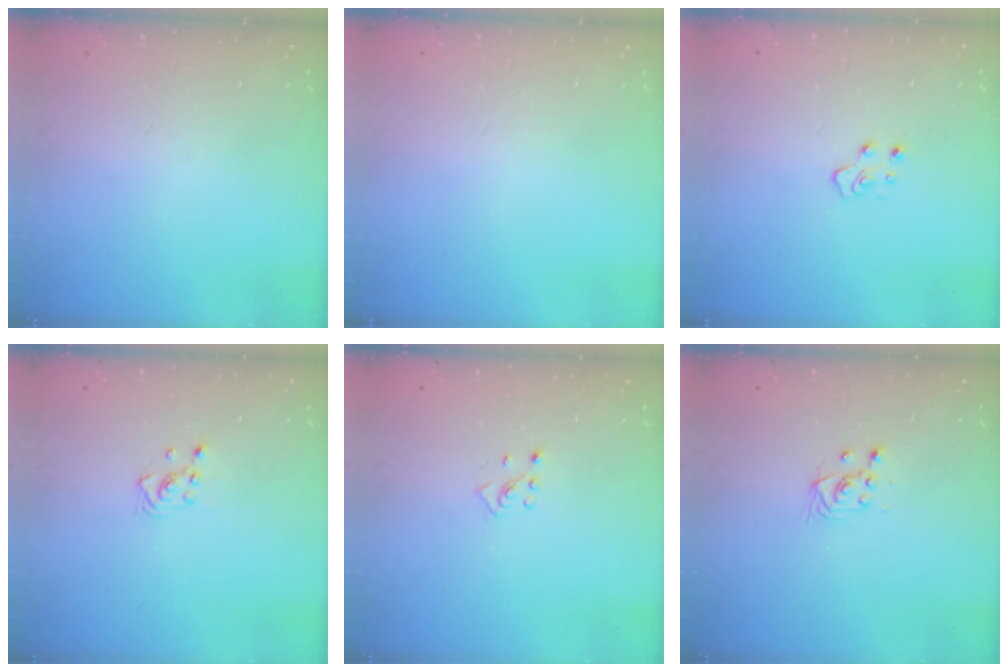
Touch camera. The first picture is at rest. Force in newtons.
{"total": 0.0}
{"total": 5.4, "press": 5.4, "slide": 0.4}
{"total": 2.8, "press": 2.8, "slide": 0.3}
{"total": 2.7, "press": 2.6, "slide": 0.9}
{"total": 2.9, "press": 2.6, "slide": 1.3}